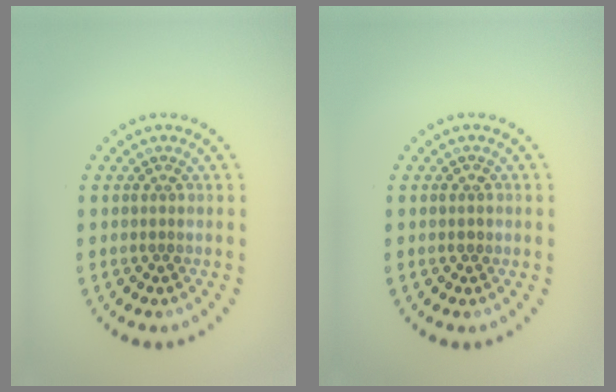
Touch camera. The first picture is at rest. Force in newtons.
{"total": 0.8, "press": 0.8, "slide": 0.1}